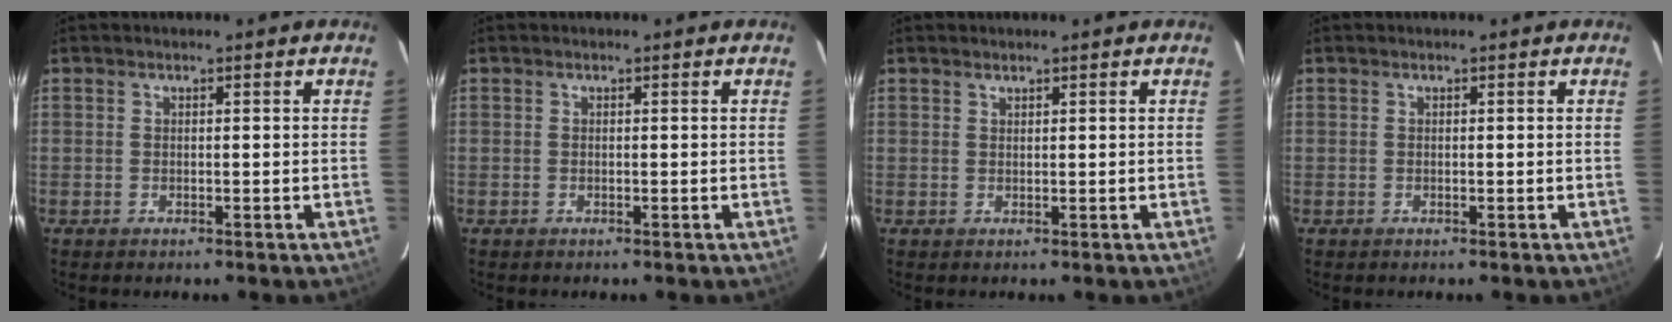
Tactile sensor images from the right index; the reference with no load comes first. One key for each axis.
{"total": 0.0}
{"total": 0.5, "fx": 0.5, "fy": 0.1, "fz": 0.1, "tx": -0.001, "ty": 0.002, "tz": 0.010}
{"total": 0.0}